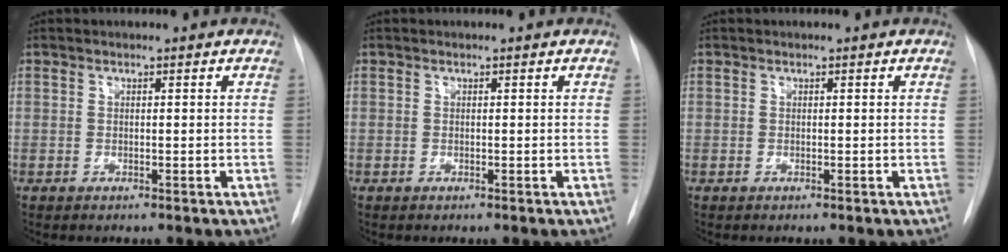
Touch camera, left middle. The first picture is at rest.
{"total": 0.0}
{"total": 0.0}